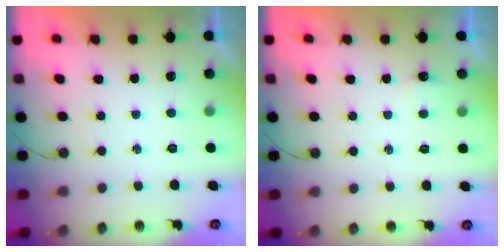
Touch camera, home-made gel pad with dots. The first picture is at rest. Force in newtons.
{"total": 2.7, "press": 2.6, "slide": 0.8}